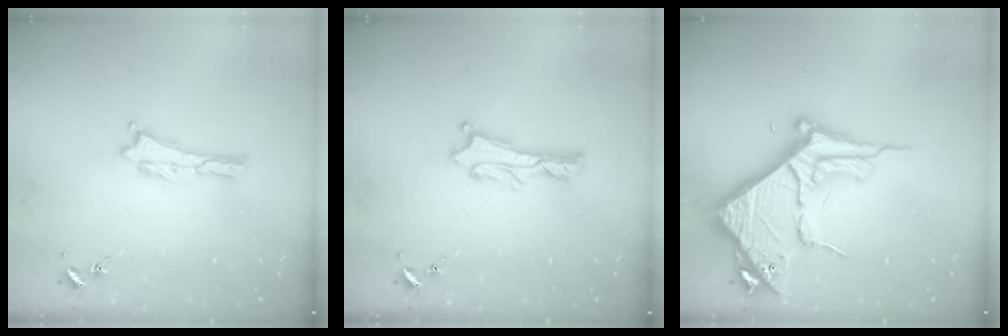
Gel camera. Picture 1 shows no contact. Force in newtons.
{"total": 1.2, "press": 1.2, "slide": 0.2}
{"total": 8.4, "press": 8.4, "slide": 0.9}